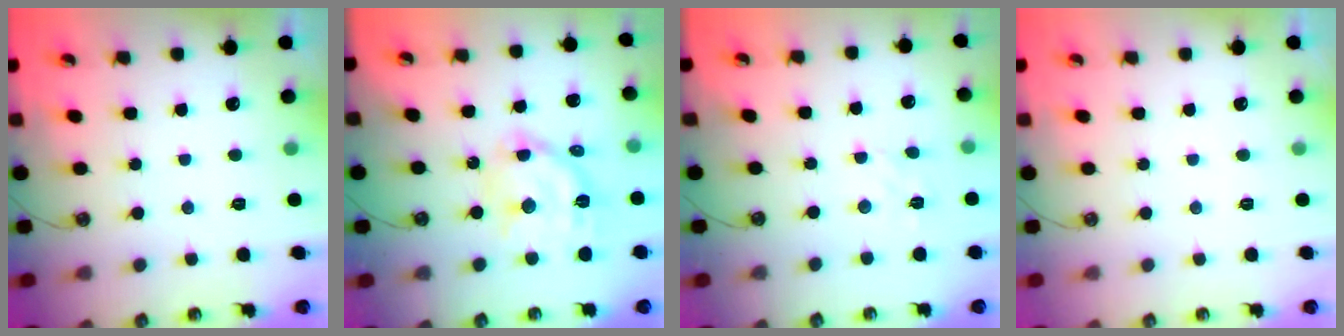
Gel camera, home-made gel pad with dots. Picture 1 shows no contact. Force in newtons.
{"total": 16.0, "press": 16.0, "slide": 1.2}
{"total": 2.8, "press": 2.7, "slide": 0.6}
{"total": 0.0}